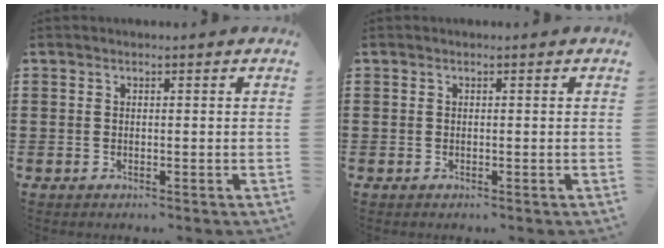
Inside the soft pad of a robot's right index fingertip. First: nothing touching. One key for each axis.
{"total": 0.0}